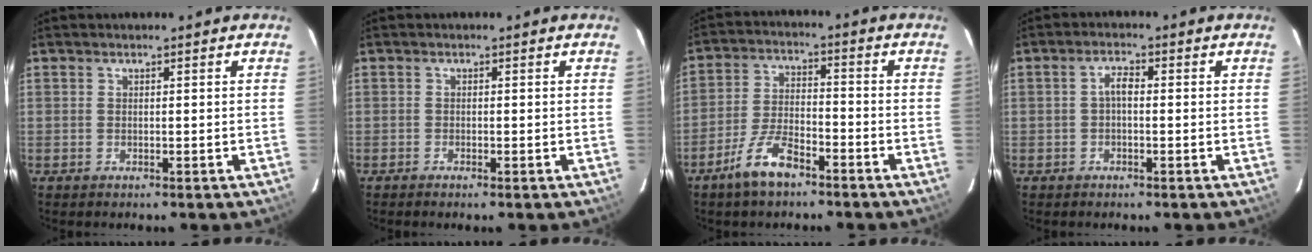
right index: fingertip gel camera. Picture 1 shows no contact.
{"total": 0.7, "force": [-0.5, 0.1, 0.4], "torque": [-0.010, 0.000, -0.011]}
{"total": 8.5, "force": [-5.9, 3.0, 5.2], "torque": [-0.117, 0.004, -0.110]}
{"total": 2.2, "force": [-0.3, 1.0, 2.0], "torque": [-0.040, 0.011, -0.007]}